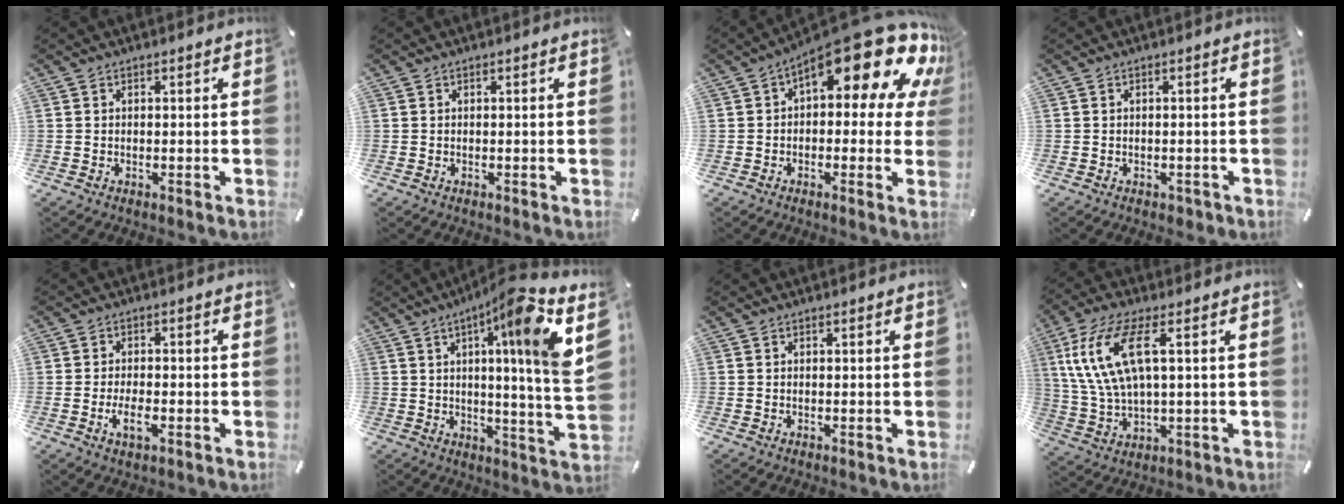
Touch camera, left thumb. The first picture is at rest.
{"total": 0.0}
{"total": 20.6, "force": [11.1, 8.1, 15.4], "torque": [-0.203, -0.087, 0.183]}
{"total": 1.3, "force": [-0.7, 1.0, 0.5], "torque": [-0.008, 0.006, -0.016]}
{"total": 4.8, "force": [-1.8, 2.3, 3.8], "torque": [-0.074, 0.006, -0.033]}
{"total": 16.3, "force": [6.9, -0.1, 14.8], "torque": [-0.227, -0.050, 0.086]}
{"total": 0.0}
{"total": 13.0, "force": [4.4, 5.2, 11.1], "torque": [-0.250, -0.002, 0.076]}